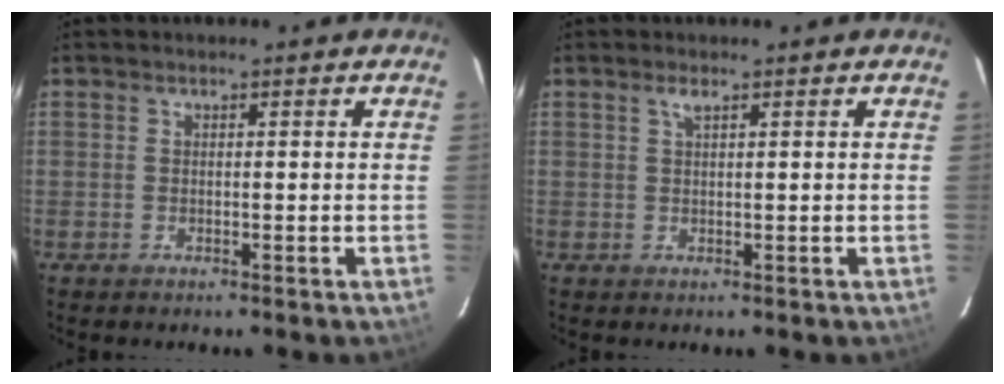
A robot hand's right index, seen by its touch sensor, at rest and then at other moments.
{"total": 0.9, "force": [0.6, 0.1, 0.7], "torque": [-0.016, 0.003, 0.011]}